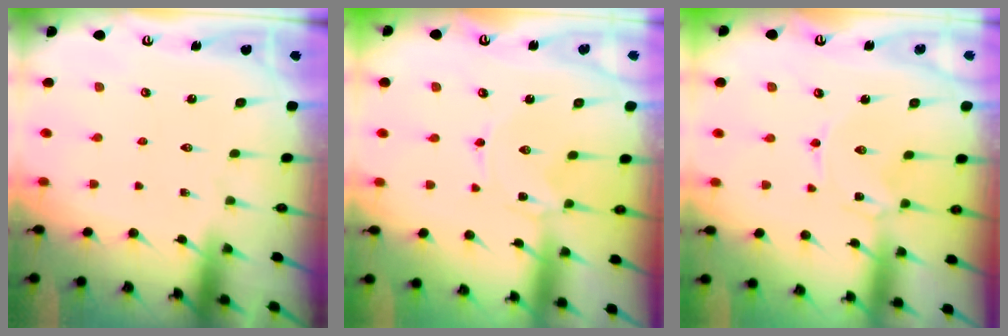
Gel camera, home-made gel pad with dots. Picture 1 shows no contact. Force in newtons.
{"total": 0.0}
{"total": 0.7, "press": 0.6, "slide": 0.3}